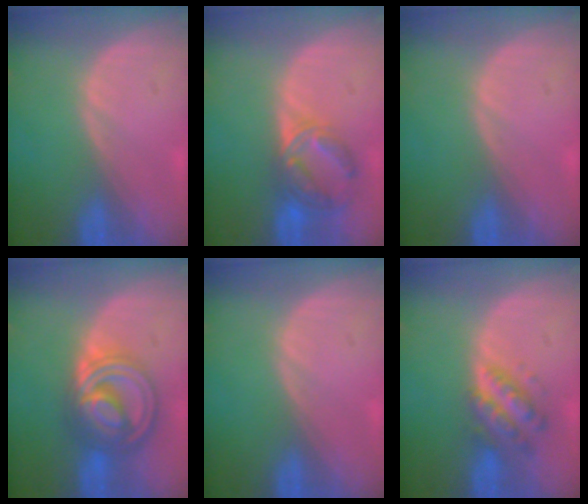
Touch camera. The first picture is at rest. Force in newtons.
{"total": 6.9, "press": 6.3, "slide": 2.8}
{"total": 0.0}
{"total": 9.0, "press": 9.0, "slide": 0.7}
{"total": 0.0}
{"total": 5.5, "press": 5.5, "slide": 0.2}